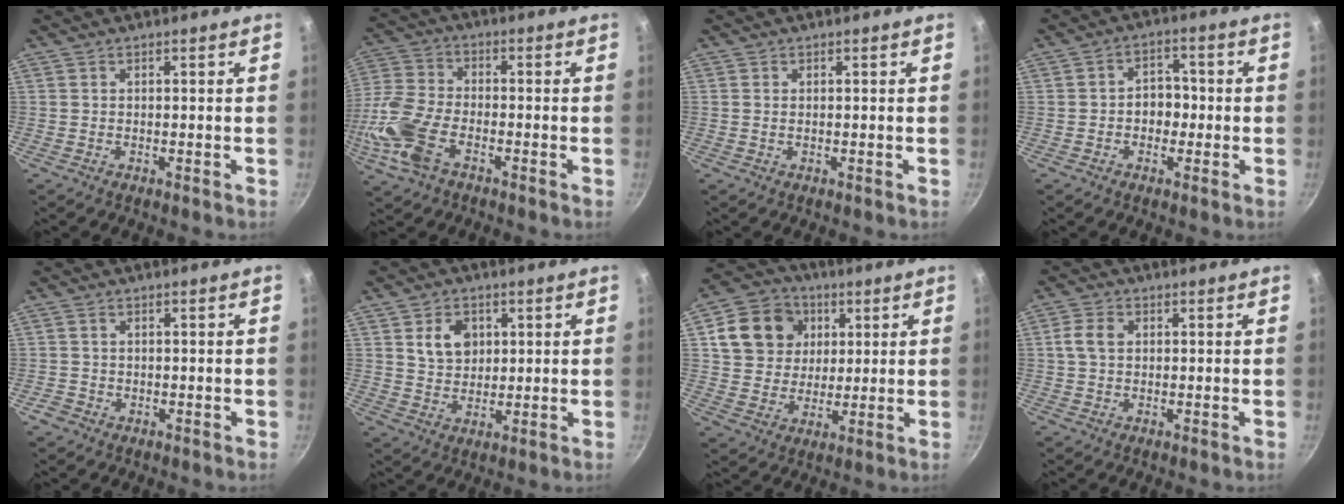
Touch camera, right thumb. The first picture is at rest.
{"total": 12.7, "force": [-4.9, 7.0, 9.4], "torque": [-0.206, 0.022, -0.113]}
{"total": 0.6, "force": [0.1, 0.3, 0.5], "torque": [-0.011, 0.000, 0.002]}
{"total": 5.3, "force": [-0.7, 4.1, 3.3], "torque": [-0.012, 0.016, -0.015]}
{"total": 1.8, "force": [-0.6, 1.6, 0.6], "torque": [-0.006, 0.004, -0.009]}
{"total": 7.0, "force": [2.2, 5.4, 3.8], "torque": [-0.040, -0.008, 0.041]}
{"total": 13.4, "force": [4.2, 11.5, 5.5], "torque": [-0.075, 0.007, 0.069]}
{"total": 4.1, "force": [0.6, 3.0, 2.7], "torque": [-0.045, 0.010, 0.007]}